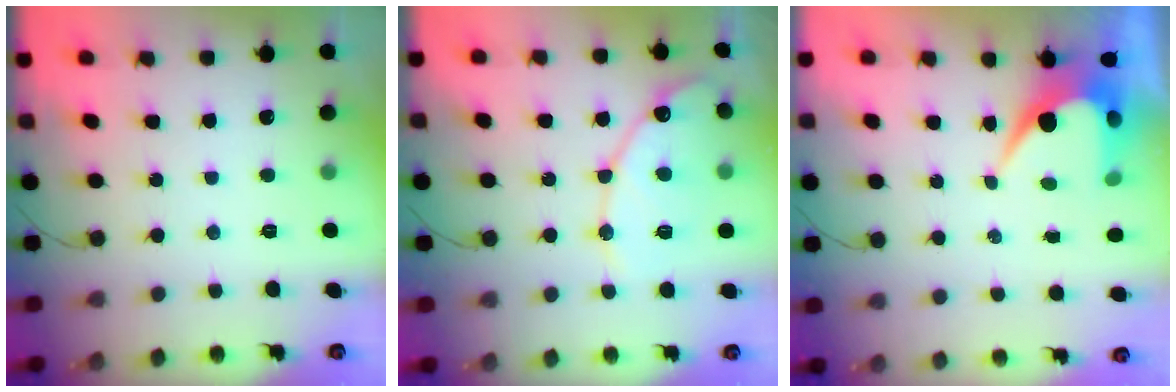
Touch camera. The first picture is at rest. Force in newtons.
{"total": 14.0, "press": 13.9, "slide": 1.2}
{"total": 8.5, "press": 8.4, "slide": 0.6}